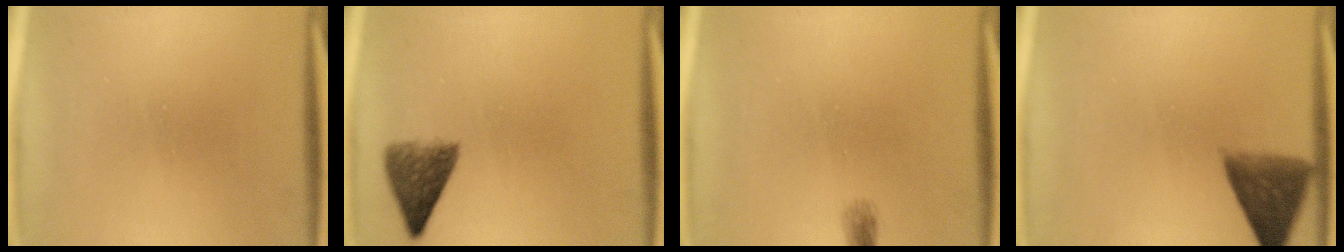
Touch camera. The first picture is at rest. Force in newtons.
{"total": 5.2}
{"total": 0.6}
{"total": 8.0}